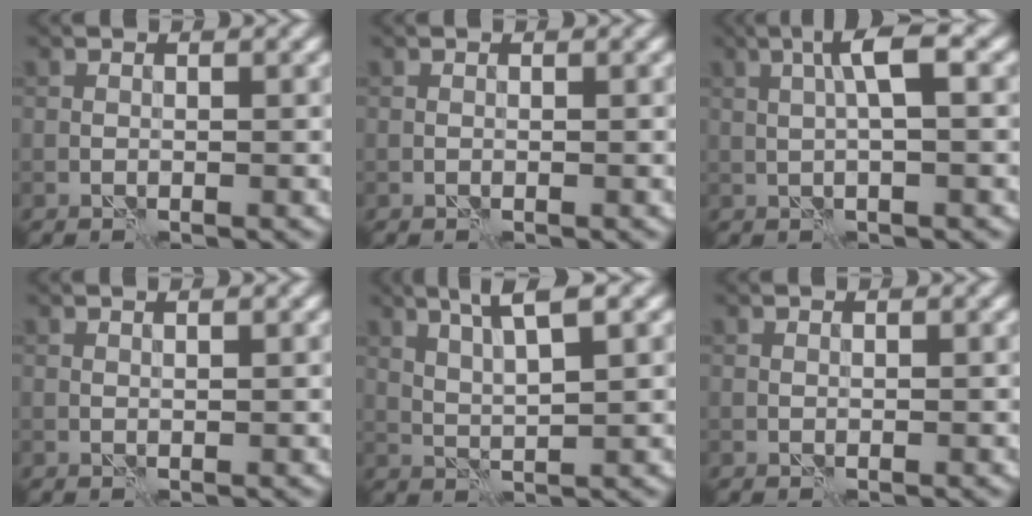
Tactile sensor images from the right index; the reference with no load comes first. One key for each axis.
{"total": 0.0}
{"total": 3.9, "fx": 0.9, "fy": 0.4, "fz": 3.7, "tx": -0.068, "ty": 0.010, "tz": 0.016}
{"total": 0.7, "fx": 0.4, "fy": 0.0, "fz": 0.5, "tx": -0.010, "ty": 0.003, "tz": 0.006}
{"total": 4.8, "fx": 2.6, "fy": 0.7, "fz": 3.9, "tx": -0.080, "ty": 0.005, "tz": 0.050}
{"total": 0.0}